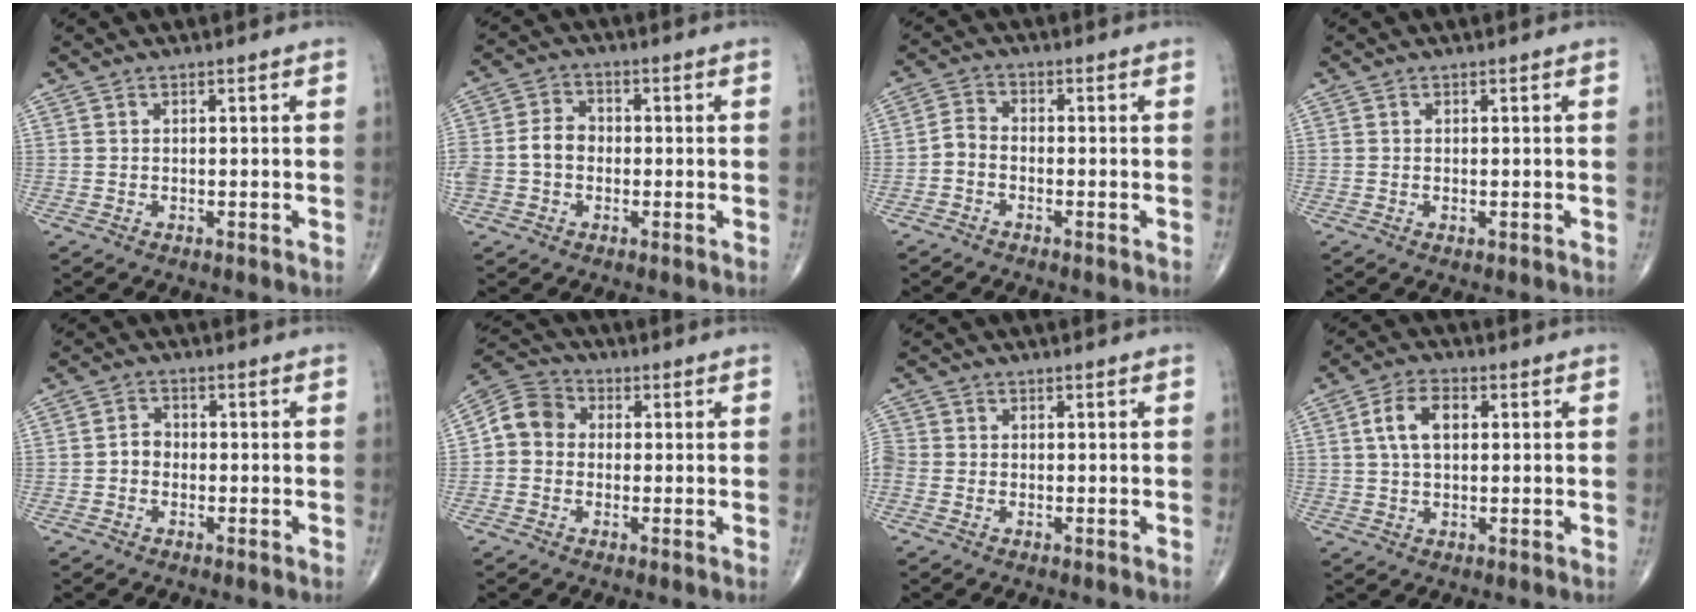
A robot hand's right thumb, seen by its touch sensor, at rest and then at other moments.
{"total": 7.1, "force": [-1.0, 5.6, 4.3], "torque": [-0.081, 0.026, -0.023]}
{"total": 3.1, "force": [-1.5, 2.1, 1.8], "torque": [-0.032, 0.018, -0.039]}
{"total": 0.7, "force": [-0.1, 0.4, 0.6], "torque": [-0.012, -0.002, -0.001]}
{"total": 2.6, "force": [-0.8, 2.2, 1.3], "torque": [-0.011, 0.010, -0.022]}
{"total": 7.3, "force": [-0.1, 6.3, 3.6], "torque": [-0.050, 0.025, -0.019]}
{"total": 3.9, "force": [-1.0, 3.2, 2.0], "torque": [-0.060, 0.006, -0.024]}
{"total": 6.6, "force": [1.3, 3.9, 5.2], "torque": [-0.091, 0.010, 0.021]}